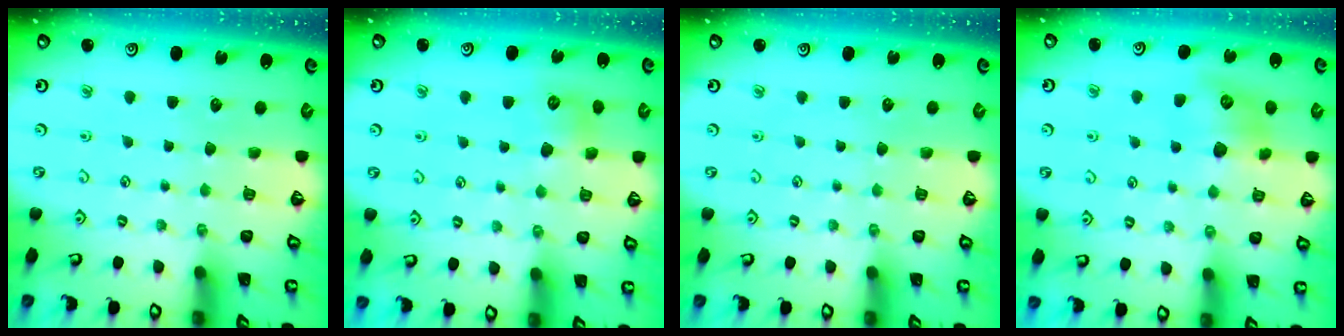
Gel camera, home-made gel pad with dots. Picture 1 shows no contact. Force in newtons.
{"total": 6.7, "press": 6.7, "slide": 0.5}
{"total": 0.0}
{"total": 9.8, "press": 9.8, "slide": 0.4}